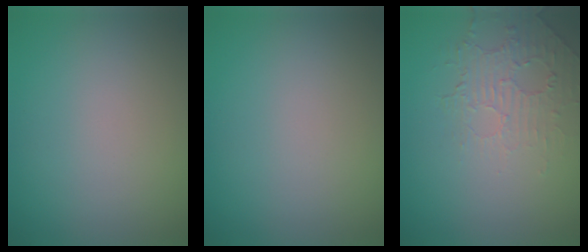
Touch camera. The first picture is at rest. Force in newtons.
{"total": 0.0}
{"total": 2.0, "press": 0.9, "slide": 1.8}